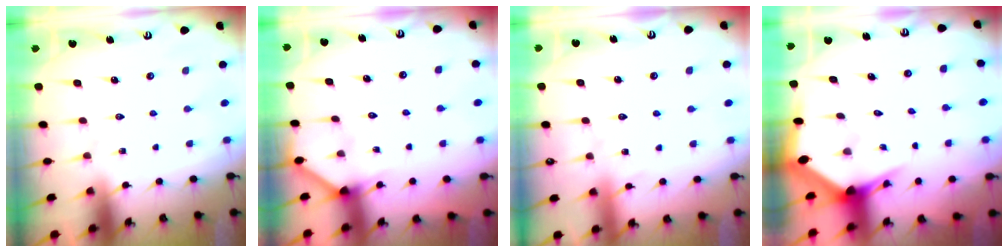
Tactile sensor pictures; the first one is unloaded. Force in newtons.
{"total": 3.2, "press": 3.2, "slide": 0.3}
{"total": 2.8, "press": 2.8, "slide": 0.4}
{"total": 3.3, "press": 3.3, "slide": 0.2}